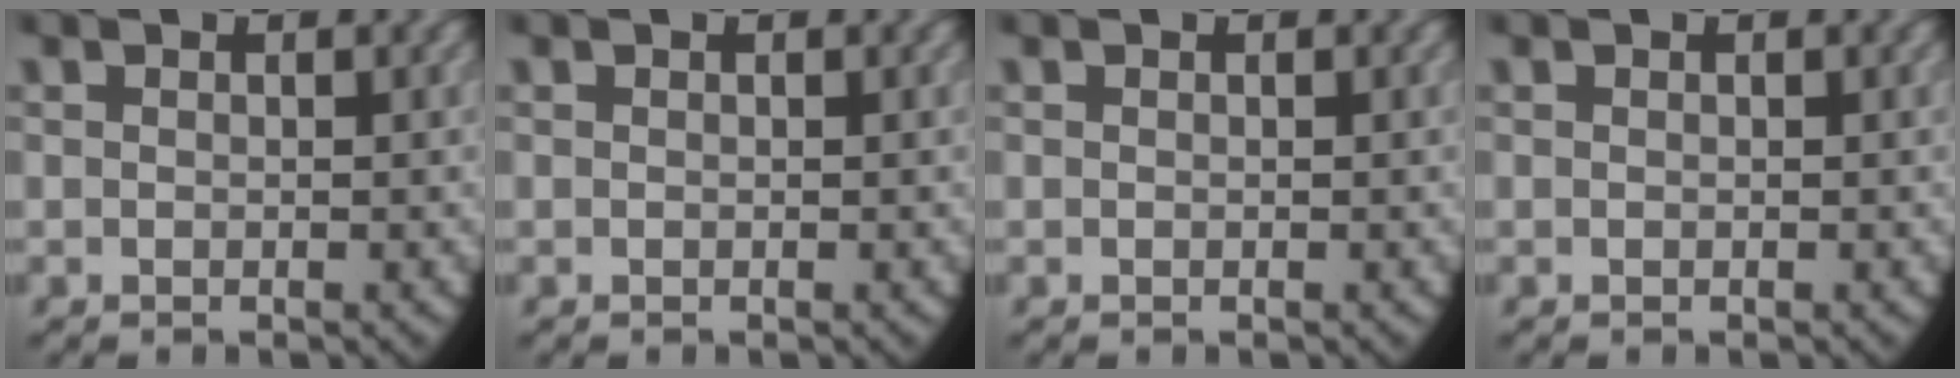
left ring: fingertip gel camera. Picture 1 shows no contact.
{"total": 0.0}
{"total": 0.0}
{"total": 0.0}